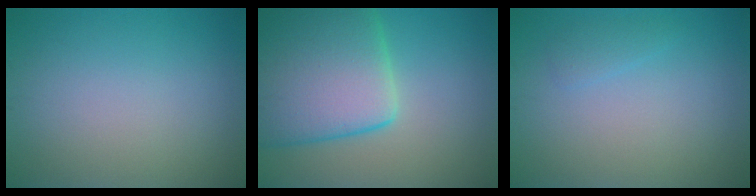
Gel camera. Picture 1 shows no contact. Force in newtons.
{"total": 12.0, "press": 11.9, "slide": 0.5}
{"total": 1.0, "press": 1.0, "slide": 0.1}